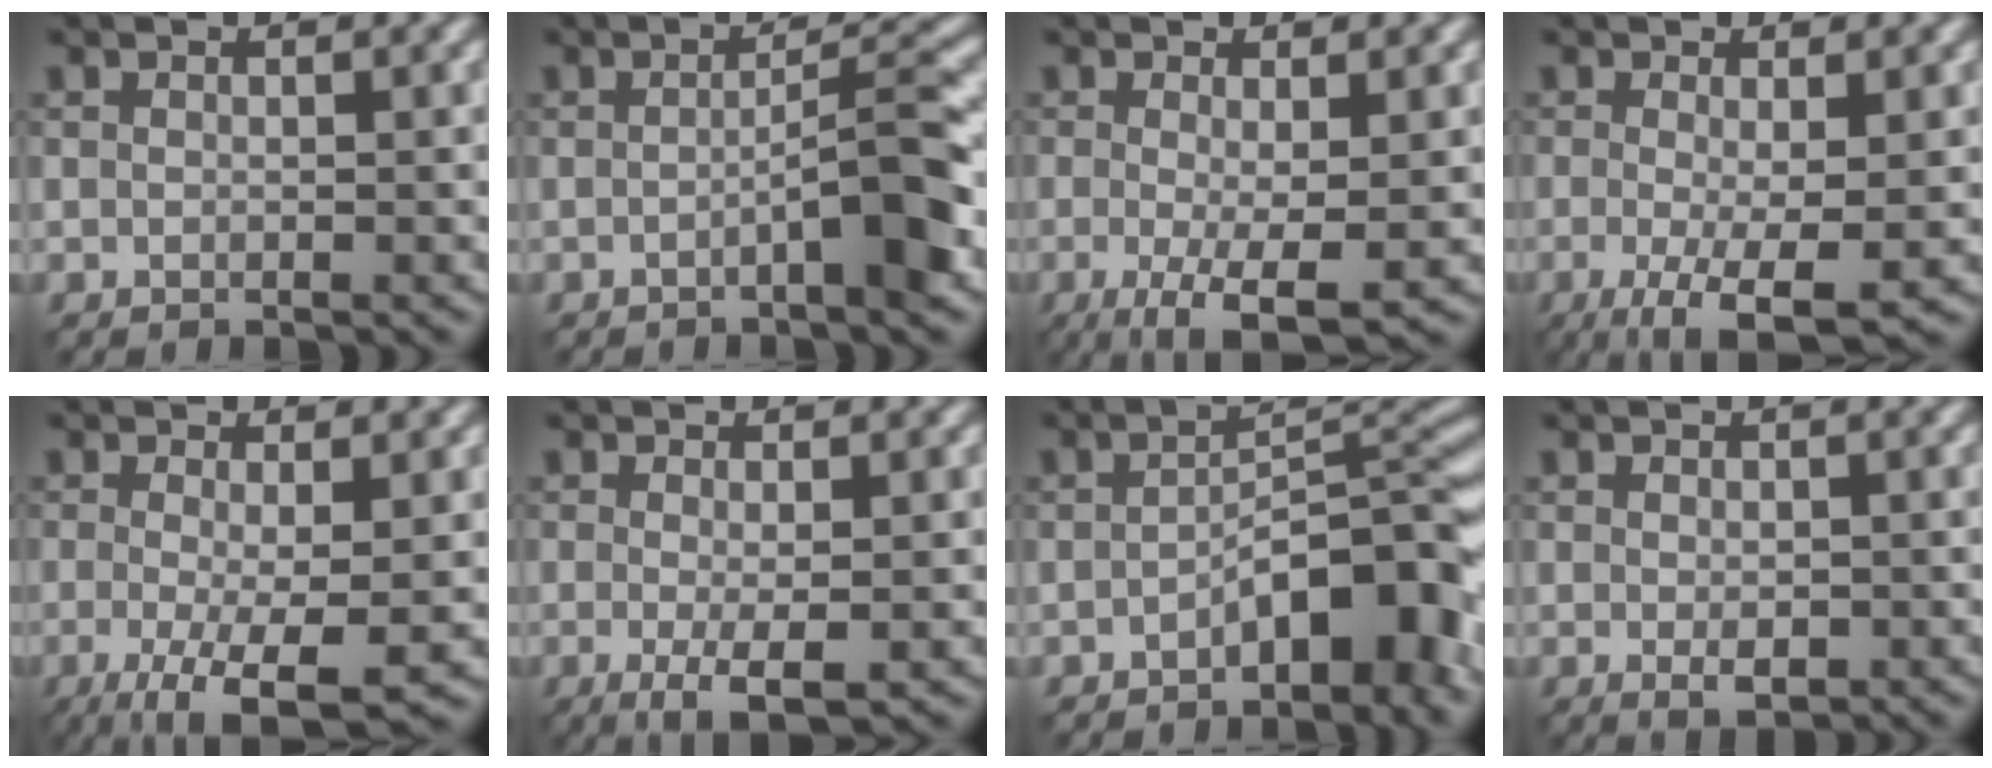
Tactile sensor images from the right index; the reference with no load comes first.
{"total": 4.6, "force": [-1.5, 0.5, 4.4], "torque": [-0.056, 0.018, -0.024]}
{"total": 5.0, "force": [-1.6, 1.1, 4.6], "torque": [-0.087, -0.008, -0.017]}
{"total": 5.5, "force": [-1.9, 1.2, 5.1], "torque": [-0.096, -0.008, -0.020]}
{"total": 6.3, "force": [-2.2, 1.4, 5.7], "torque": [-0.104, -0.008, -0.023]}
{"total": 3.1, "force": [-1.3, 0.4, 2.8], "torque": [-0.056, -0.005, -0.008]}
{"total": 6.6, "force": [-3.6, 1.9, 5.1], "torque": [-0.070, 0.023, -0.052]}
{"total": 1.0, "force": [-0.5, 0.2, 0.8], "torque": [-0.018, 0.002, 0.006]}